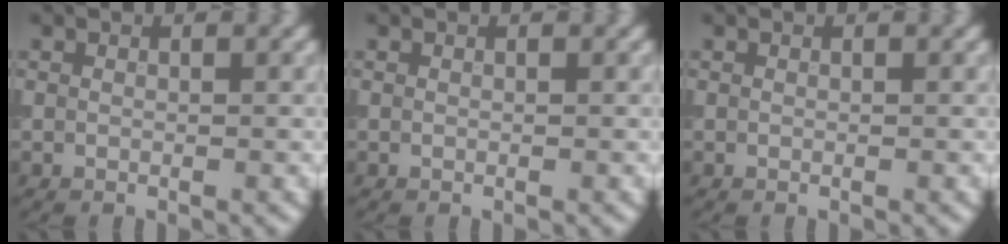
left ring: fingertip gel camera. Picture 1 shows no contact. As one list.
[{"total": 0.0}, {"total": 0.0}]